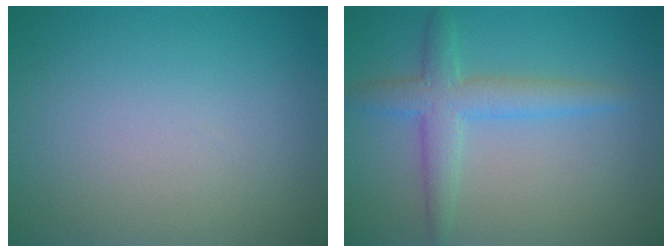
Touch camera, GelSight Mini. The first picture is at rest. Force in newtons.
{"total": 3.5, "press": 3.5, "slide": 0.1}